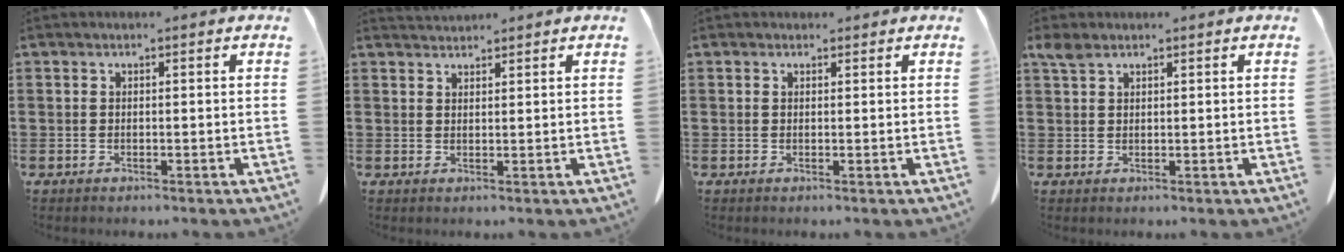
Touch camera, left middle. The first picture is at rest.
{"total": 1.7, "force": [1.6, 0.2, 0.1], "torque": [-0.005, 0.000, 0.032]}
{"total": 0.7, "force": [0.5, 0.4, 0.1], "torque": [0.004, -0.001, 0.009]}
{"total": 2.4, "force": [1.6, 1.0, 1.5], "torque": [-0.036, 0.003, 0.031]}